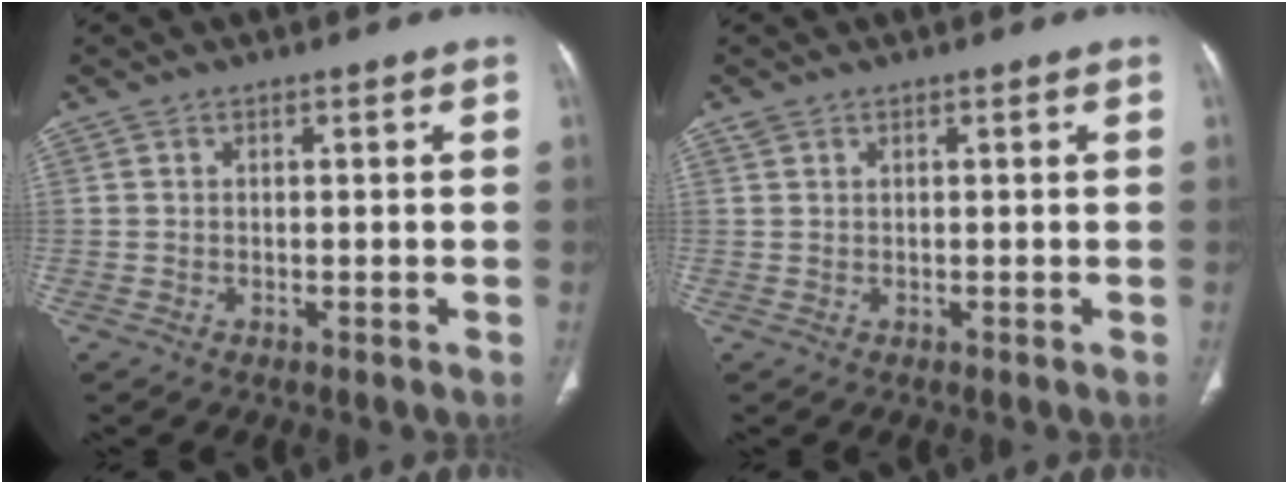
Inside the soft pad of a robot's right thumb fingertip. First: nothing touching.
{"total": 0.7, "force": [0.5, 0.4, 0.2], "torque": [-0.004, 0.003, 0.008]}